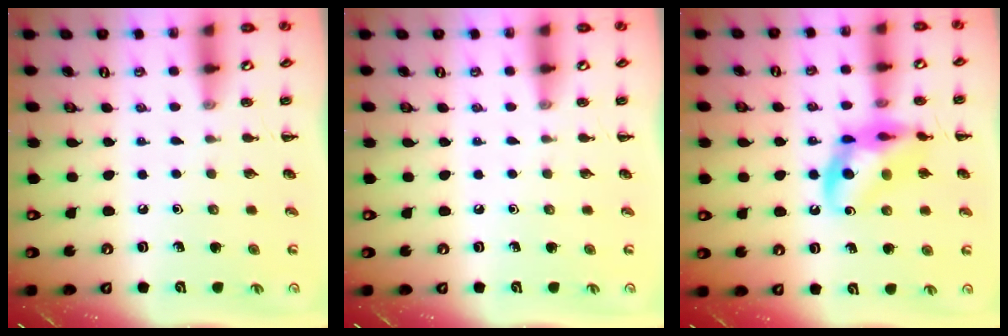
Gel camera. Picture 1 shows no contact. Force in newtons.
{"total": 0.0}
{"total": 13.4, "press": 13.2, "slide": 2.5}